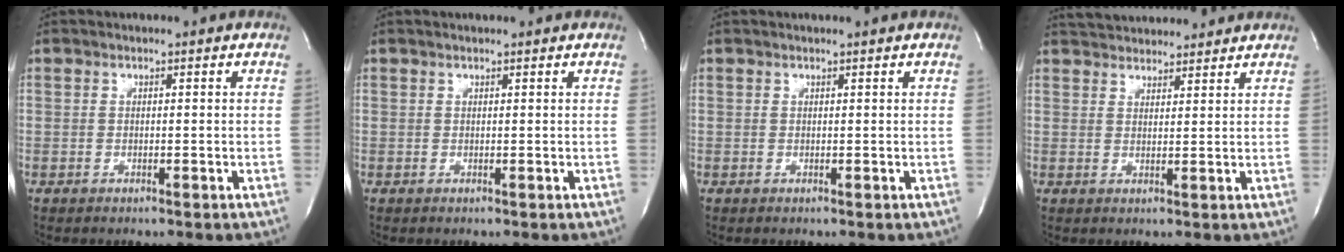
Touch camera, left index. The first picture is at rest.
{"total": 1.5, "force": [1.3, 0.1, 0.6], "torque": [-0.008, 0.015, 0.021]}
{"total": 1.4, "force": [1.3, -0.2, 0.5], "torque": [-0.008, 0.005, 0.018]}
{"total": 10.0, "force": [9.4, 2.1, 2.4], "torque": [-0.035, 0.030, 0.135]}